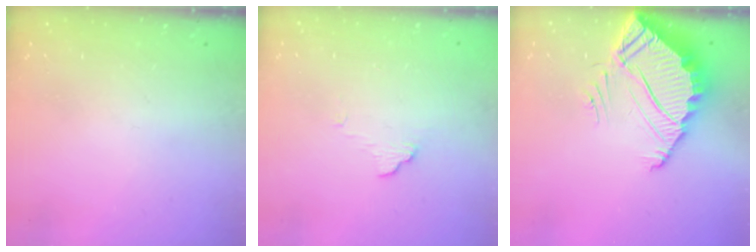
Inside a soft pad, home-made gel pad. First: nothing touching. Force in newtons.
{"total": 5.4, "press": 5.4, "slide": 0.4}
{"total": 8.5, "press": 8.5, "slide": 0.5}